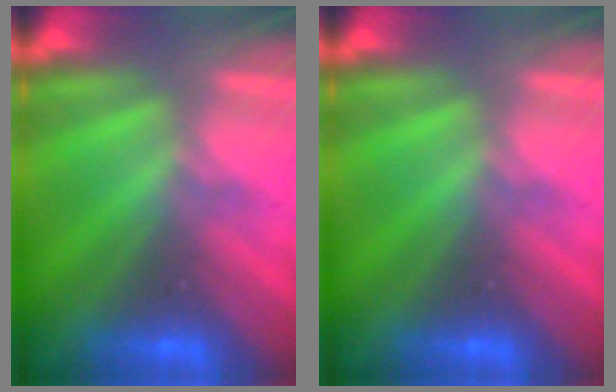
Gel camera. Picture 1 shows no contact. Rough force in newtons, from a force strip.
{"total": 0.0}